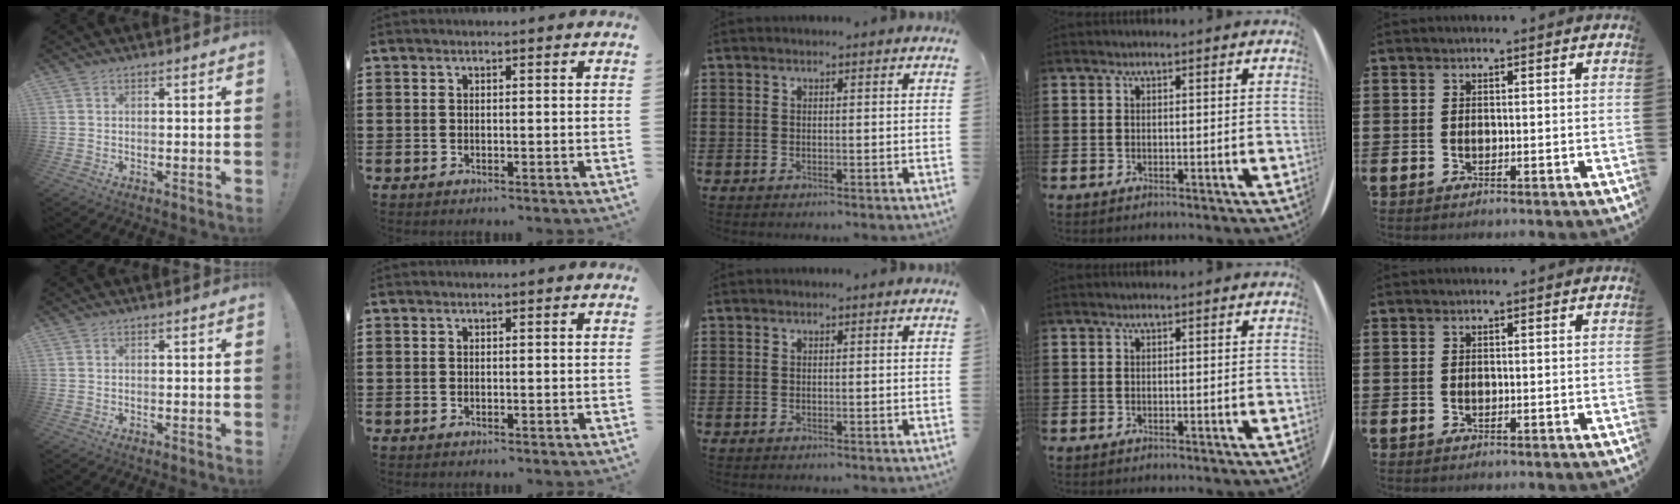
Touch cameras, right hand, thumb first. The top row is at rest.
{}